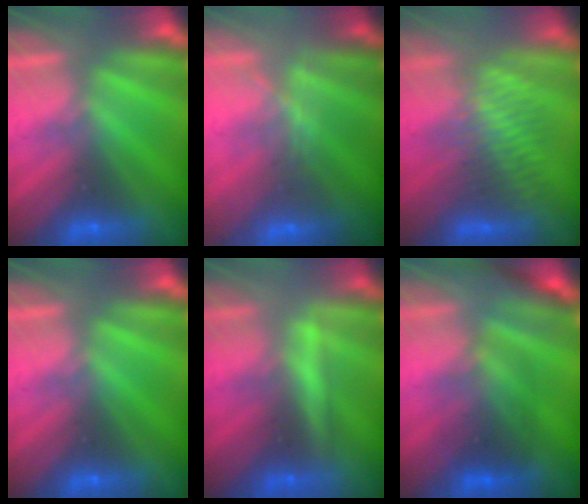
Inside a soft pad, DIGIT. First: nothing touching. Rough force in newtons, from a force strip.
{"total": 8.3}
{"total": 3.0}
{"total": 0.0}
{"total": 2.0}
{"total": 2.3}